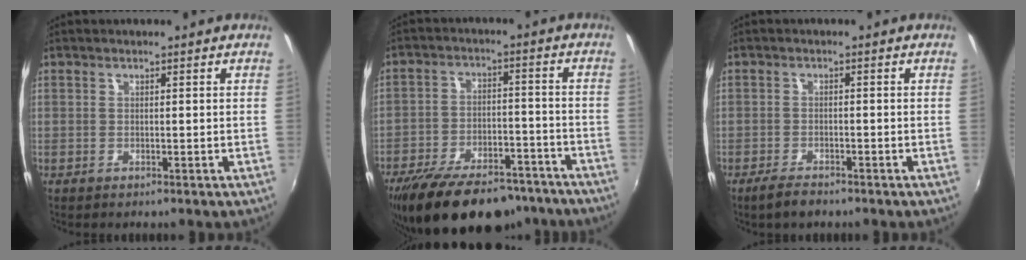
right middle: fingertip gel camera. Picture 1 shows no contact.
{"total": 22.3, "force": [-17.8, 8.8, 10.3], "torque": [-0.201, -0.007, -0.250]}
{"total": 3.4, "force": [-2.7, 1.0, 1.7], "torque": [-0.049, -0.007, -0.054]}